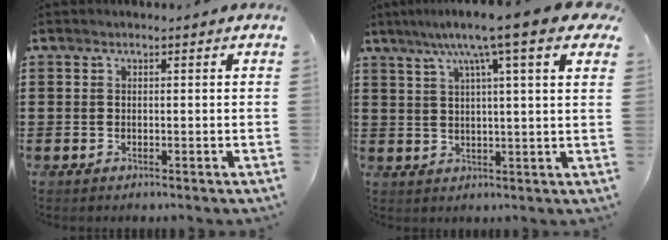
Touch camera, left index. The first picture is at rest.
{"total": 10.7, "force": [6.3, 1.0, 8.5], "torque": [-0.164, -0.009, 0.100]}